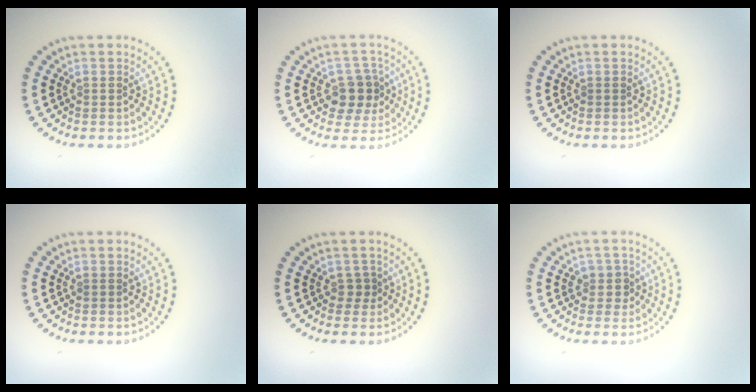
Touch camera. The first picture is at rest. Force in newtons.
{"total": 3.6, "press": 3.3, "slide": 1.3}
{"total": 0.0}
{"total": 0.0}
{"total": 1.0, "press": 0.8, "slide": 0.5}
{"total": 1.8, "press": 1.5, "slide": 1.0}